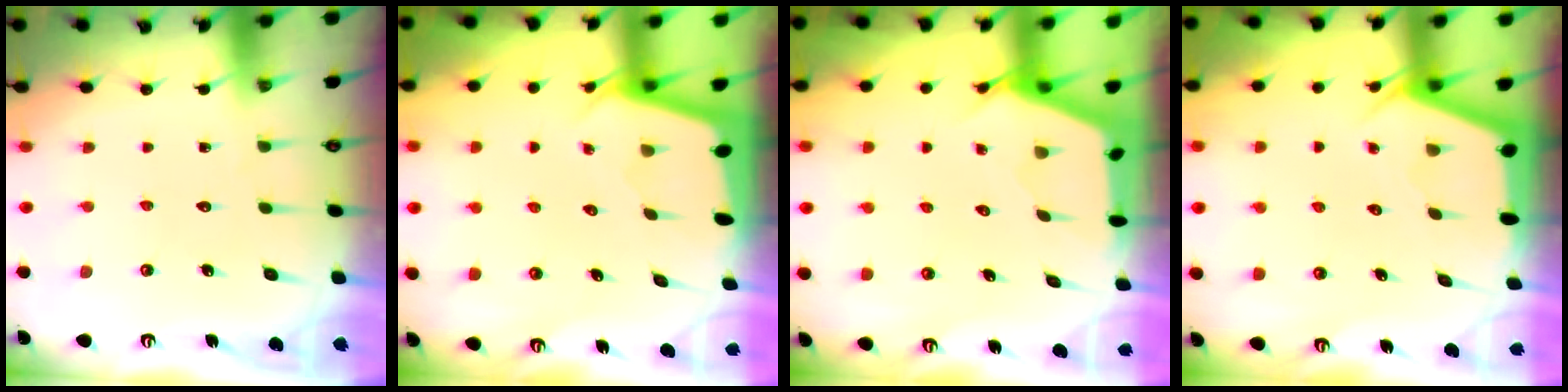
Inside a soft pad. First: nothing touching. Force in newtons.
{"total": 2.0, "press": 2.0, "slide": 0.2}
{"total": 2.5, "press": 2.5, "slide": 0.3}
{"total": 2.8, "press": 2.8, "slide": 0.4}